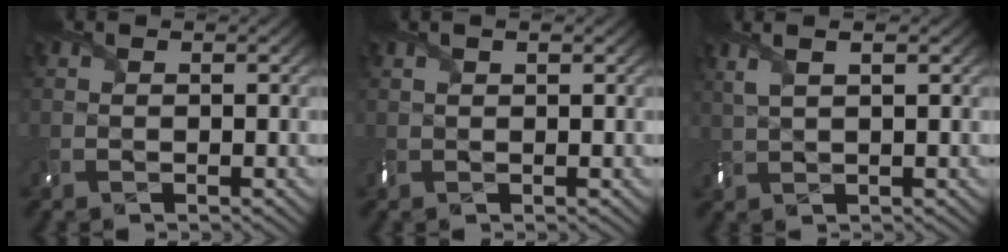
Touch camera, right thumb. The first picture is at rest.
{"total": 1.7, "force": [0.9, 0.7, 1.2], "torque": [-0.028, 0.003, 0.017]}
{"total": 3.5, "force": [1.8, 0.8, 2.9], "torque": [-0.072, 0.009, 0.041]}